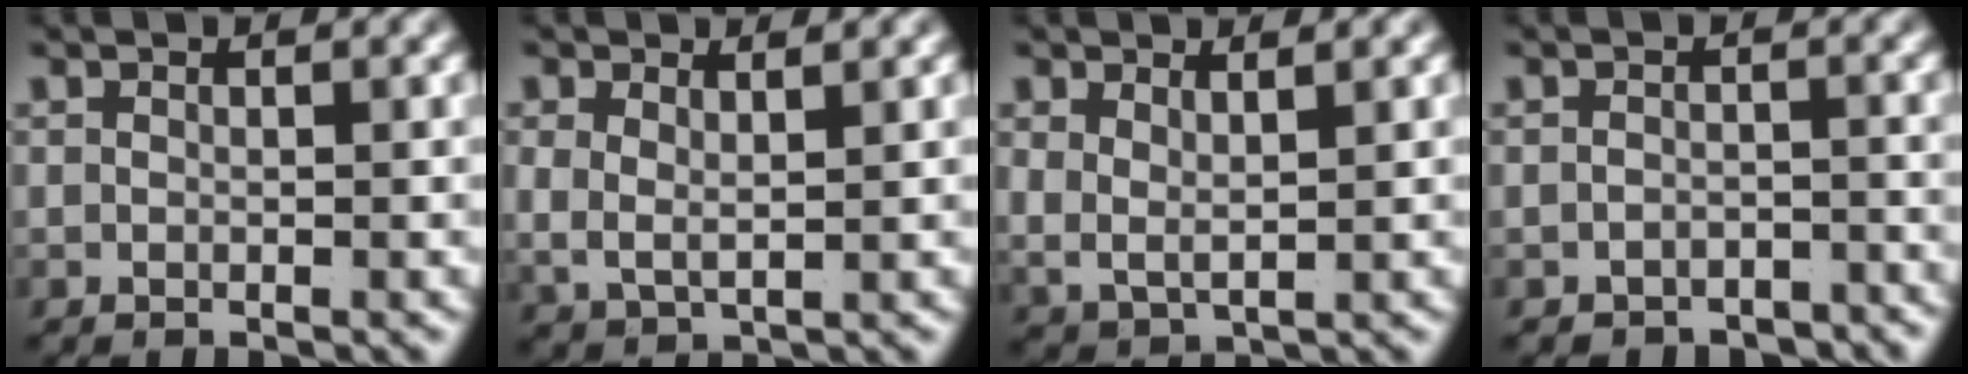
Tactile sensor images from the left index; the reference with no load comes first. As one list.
[{"total": 2.8, "force": [1.1, 1.9, 1.8], "torque": [-0.054, -0.018, 0.035]}, {"total": 3.0, "force": [1.3, 2.1, 1.7], "torque": [-0.055, -0.017, 0.036]}, {"total": 2.7, "force": [-2.6, 0.4, 0.0], "torque": [0.006, -0.011, -0.040]}]